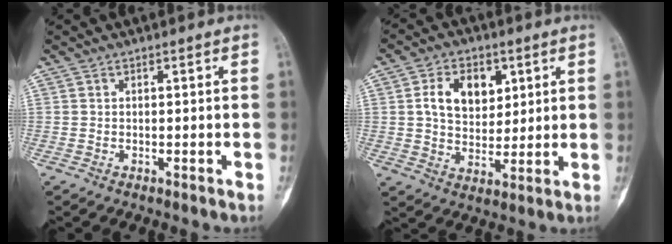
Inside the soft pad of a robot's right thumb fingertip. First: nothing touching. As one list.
[{"total": 10.1, "force": [3.1, 6.9, 6.6], "torque": [-0.084, -0.008, 0.057]}]